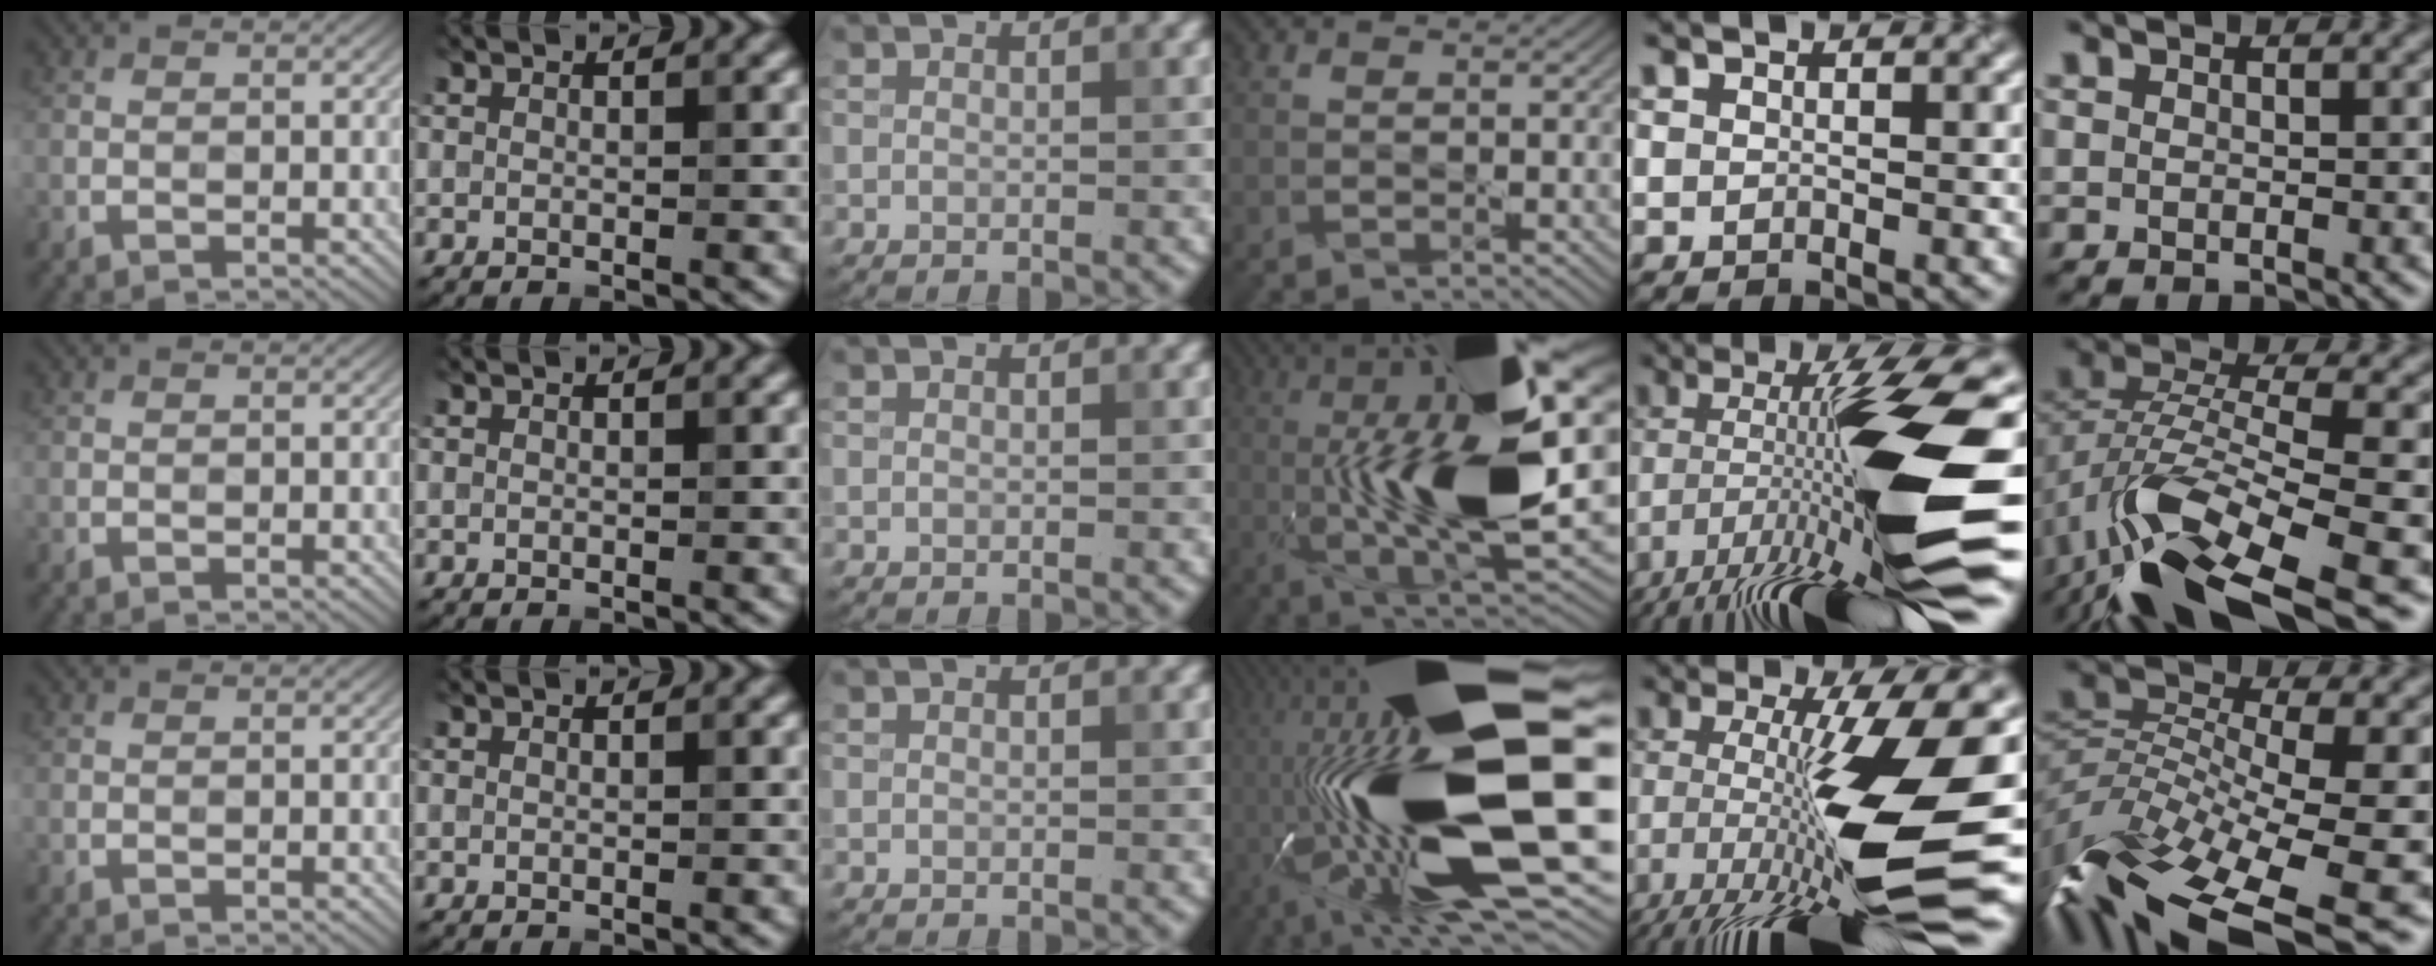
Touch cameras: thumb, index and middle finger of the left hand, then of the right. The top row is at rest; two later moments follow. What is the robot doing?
{"motion": "shake", "object": "medicine bottle"}